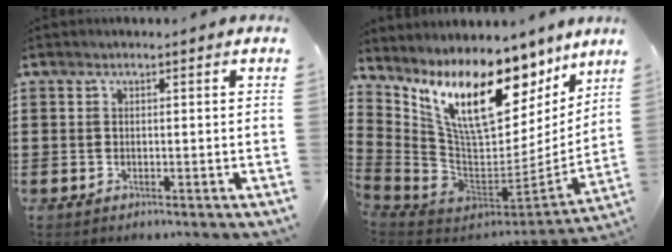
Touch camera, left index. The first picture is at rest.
{"total": 15.1, "force": [9.6, 6.1, 10.0], "torque": [-0.207, -0.065, 0.170]}